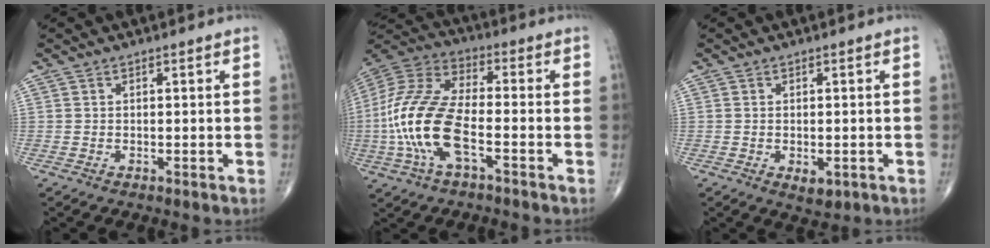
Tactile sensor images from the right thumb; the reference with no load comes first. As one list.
[{"total": 17.9, "force": [-4.5, 7.8, 15.4], "torque": [-0.337, 0.030, -0.089]}, {"total": 2.7, "force": [-0.8, 1.5, 2.0], "torque": [-0.025, -0.003, -0.006]}]